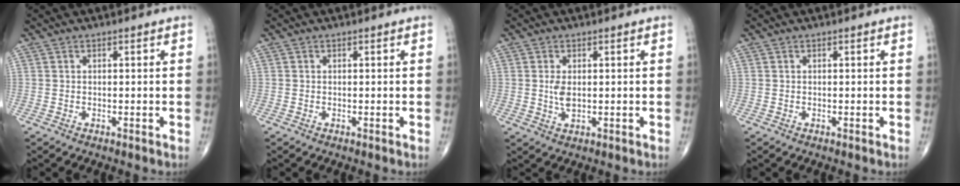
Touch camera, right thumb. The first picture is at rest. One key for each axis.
{"total": 0.0}
{"total": 3.0, "fx": 0.3, "fy": 1.5, "fz": 2.6, "tx": -0.052, "ty": -0.007, "tz": 0.007}
{"total": 0.0}